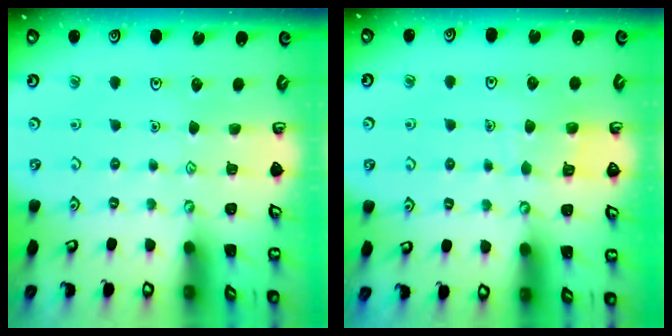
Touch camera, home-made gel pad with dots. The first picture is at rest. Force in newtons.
{"total": 4.8, "press": 4.8, "slide": 0.2}